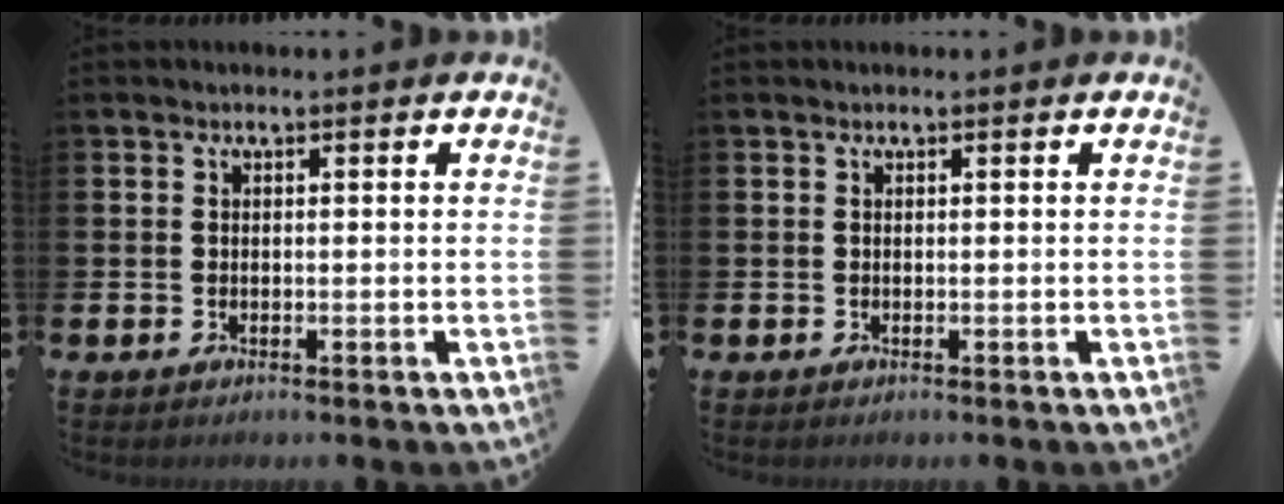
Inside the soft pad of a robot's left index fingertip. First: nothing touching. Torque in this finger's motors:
{"motor_torque": [0.12, 0.07, -0.03, -0.01]}